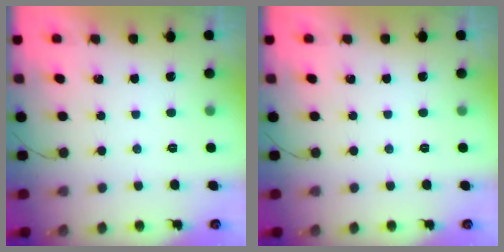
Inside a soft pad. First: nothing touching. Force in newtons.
{"total": 0.0}